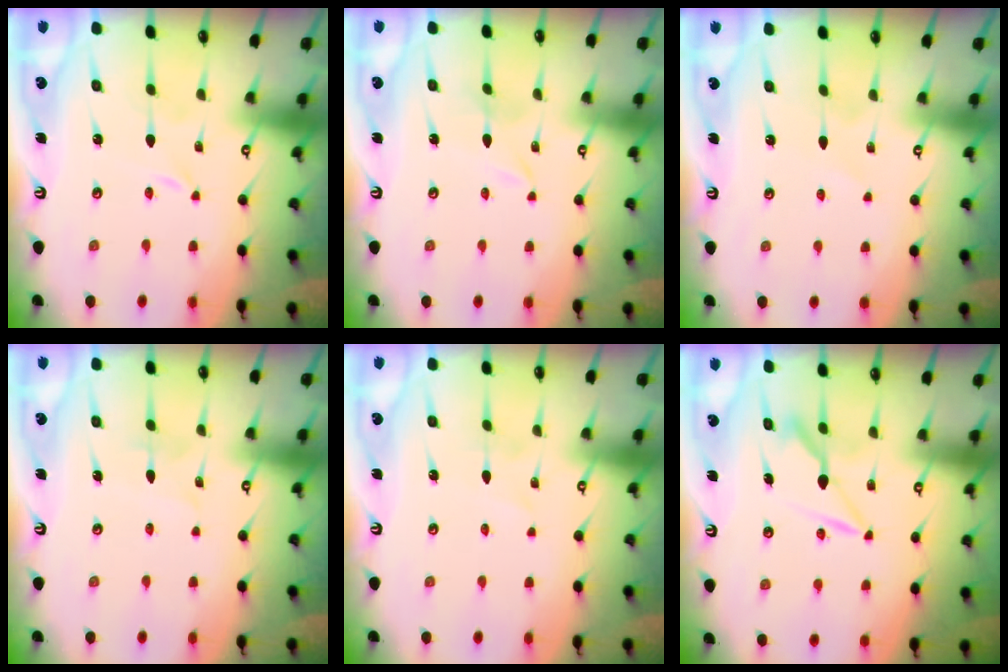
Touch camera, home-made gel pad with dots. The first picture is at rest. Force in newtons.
{"total": 2.3, "press": 2.3, "slide": 0.2}
{"total": 3.3, "press": 3.3, "slide": 0.4}
{"total": 2.8, "press": 2.8, "slide": 0.2}
{"total": 2.8, "press": 2.7, "slide": 0.3}
{"total": 7.3, "press": 7.3, "slide": 0.6}